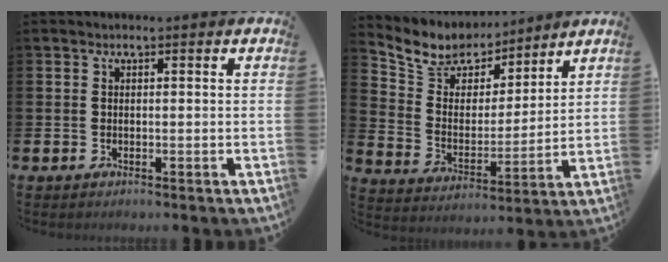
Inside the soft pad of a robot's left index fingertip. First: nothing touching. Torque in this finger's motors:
{"motor_torque": [-0.12, -0.63, 0.29, 0.04]}